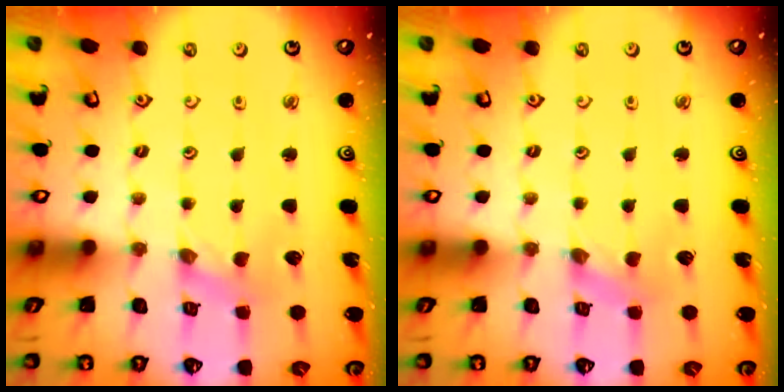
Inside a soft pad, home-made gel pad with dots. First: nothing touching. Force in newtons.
{"total": 0.0}